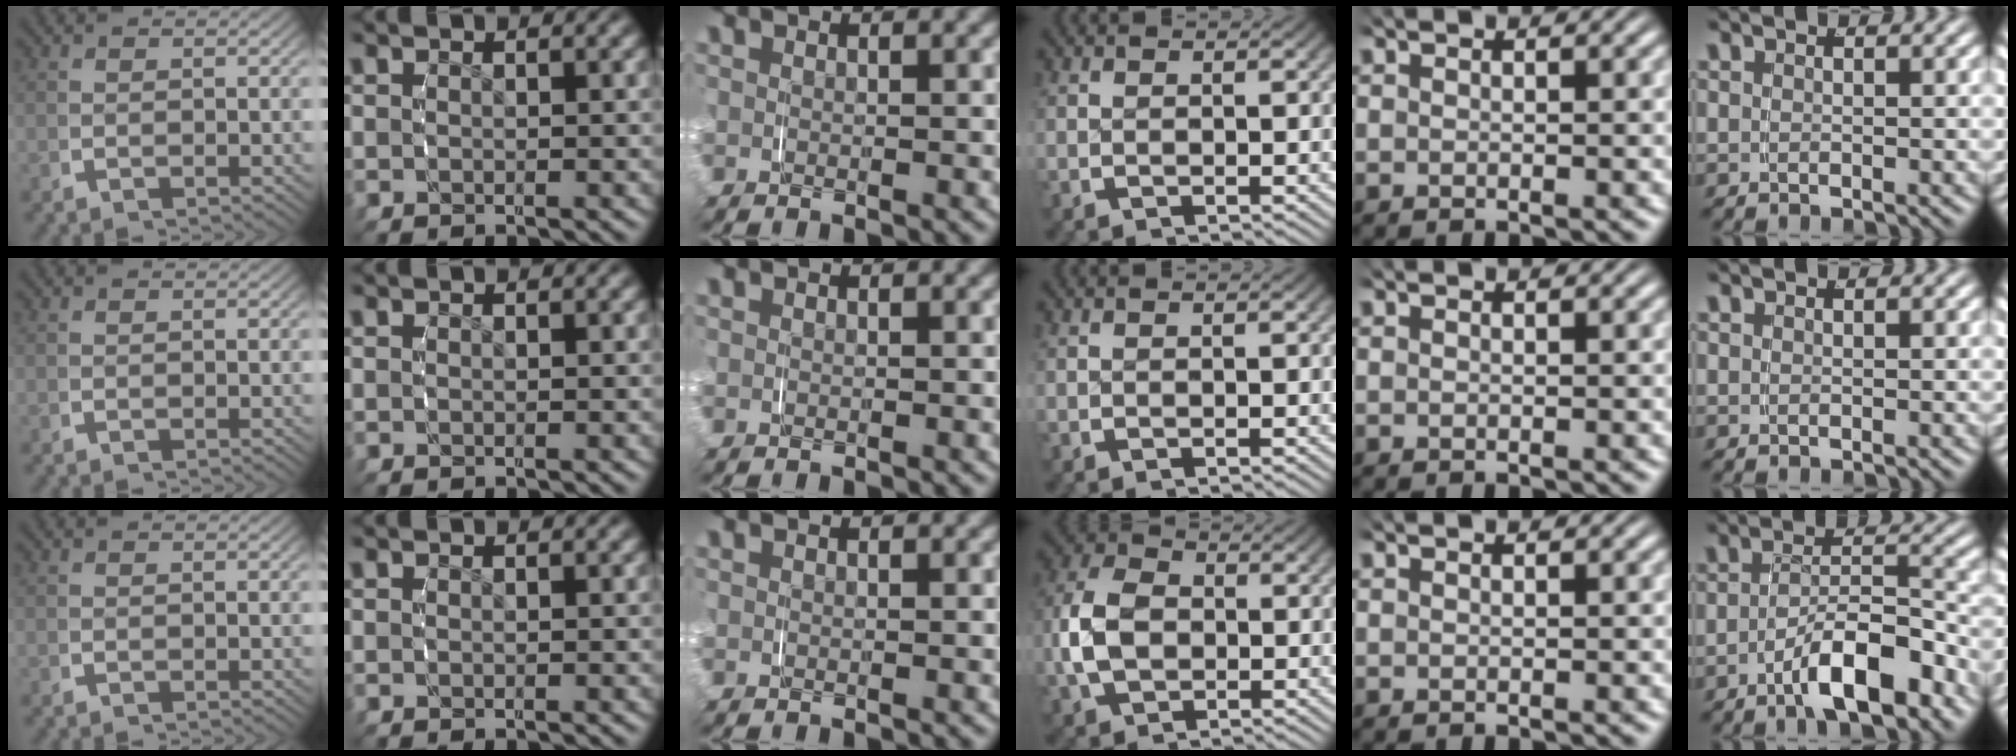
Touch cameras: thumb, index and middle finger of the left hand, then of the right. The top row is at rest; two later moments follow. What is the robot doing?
{"motion": "grasp_and_lifting", "object": "ribbon"}